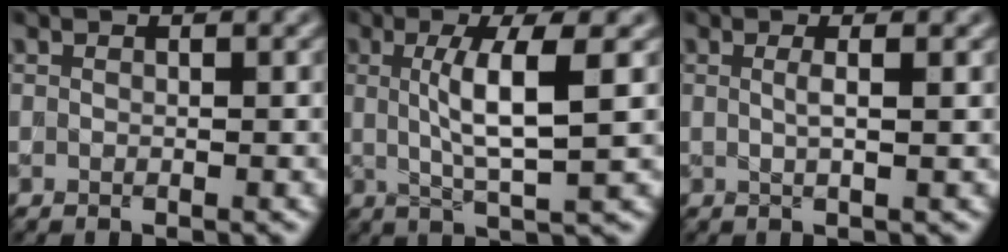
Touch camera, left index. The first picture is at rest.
{"total": 5.4, "force": [0.8, 0.9, 5.3], "torque": [-0.092, 0.001, 0.016]}
{"total": 1.3, "force": [0.2, 0.2, 1.2], "torque": [-0.018, 0.002, 0.000]}